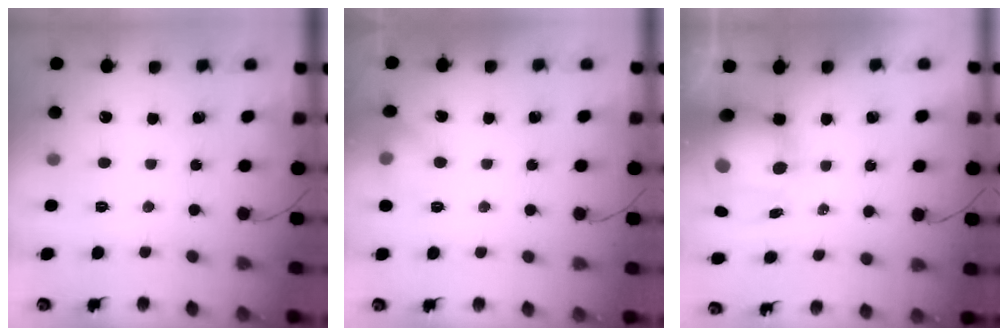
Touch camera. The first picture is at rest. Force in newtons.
{"total": 6.6, "press": 6.4, "slide": 1.9}
{"total": 12.6, "press": 12.3, "slide": 2.9}